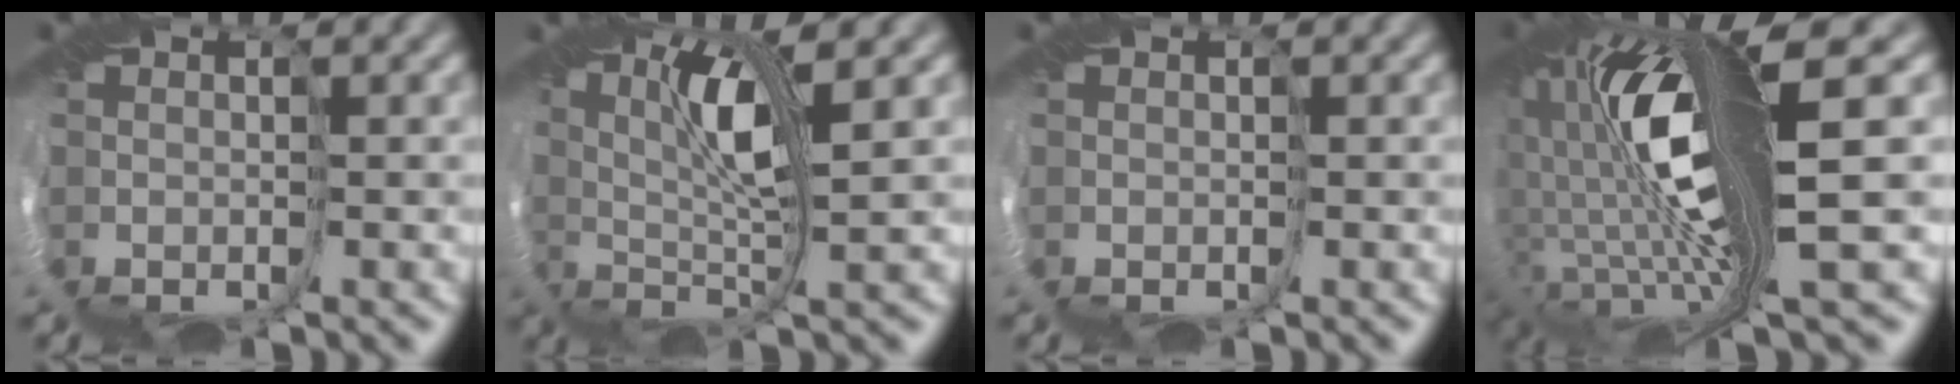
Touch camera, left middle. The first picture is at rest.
{"total": 5.5, "force": [2.1, 0.1, 5.1], "torque": [-0.102, 0.007, 0.036]}
{"total": 0.0}
{"total": 12.9, "force": [0.7, 2.9, 12.6], "torque": [-0.244, -0.010, 0.026]}